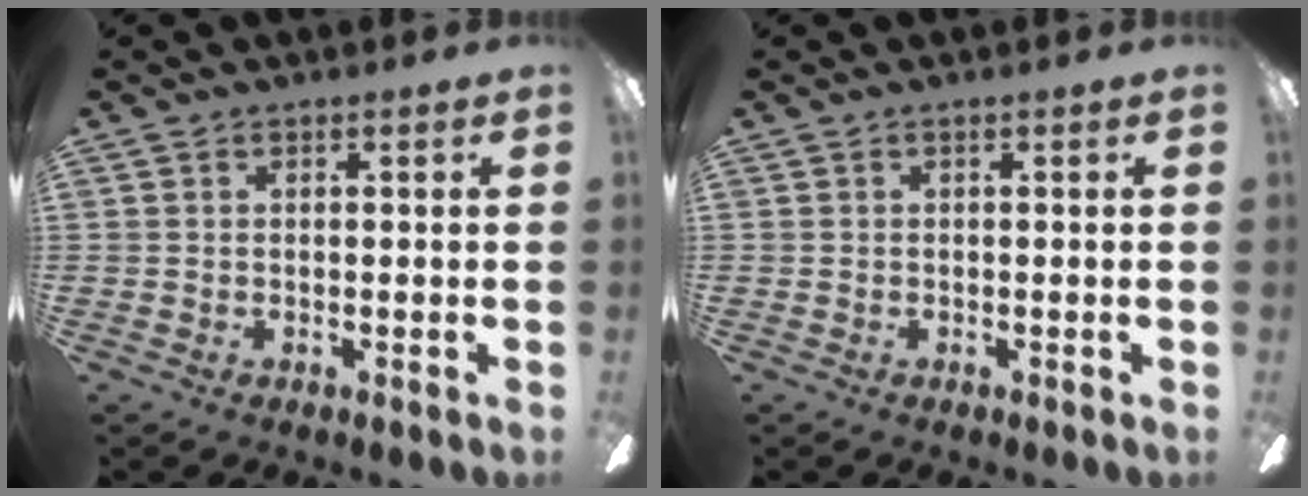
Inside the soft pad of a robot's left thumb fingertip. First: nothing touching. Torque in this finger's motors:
{"motor_torque": [0.01, -0.01, 0.17, 0.01, 0.00]}